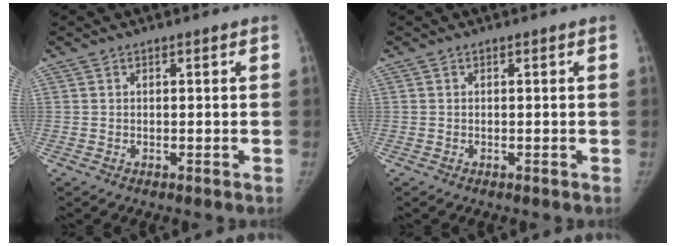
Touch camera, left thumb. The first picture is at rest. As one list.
[{"total": 0.0}]